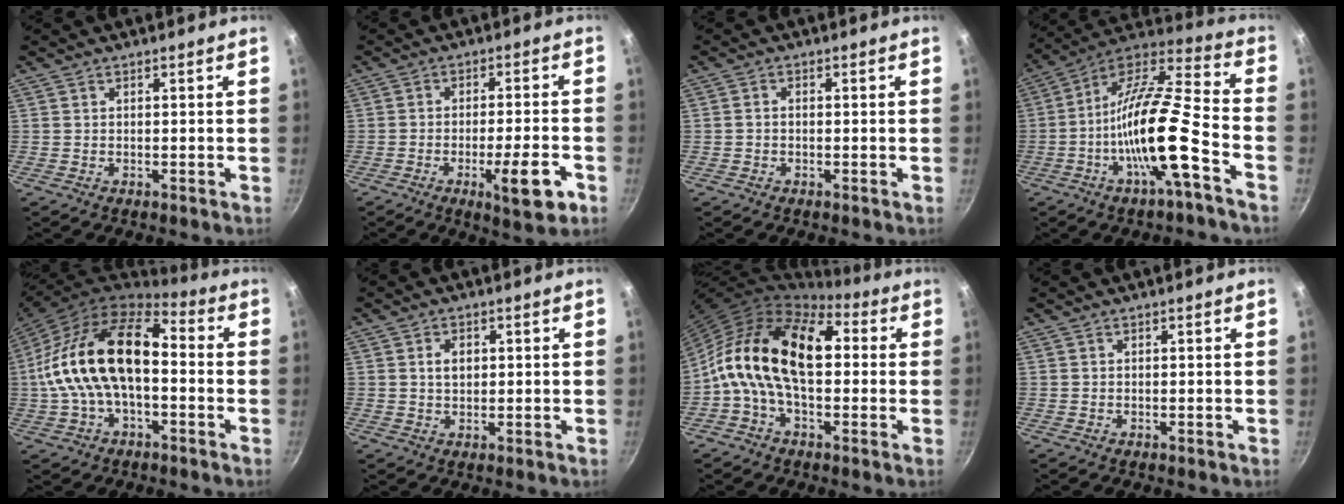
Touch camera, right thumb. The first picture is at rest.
{"total": 9.6, "force": [-4.0, 2.0, 8.5], "torque": [-0.114, 0.016, -0.054]}
{"total": 1.0, "force": [-0.3, 0.8, 0.6], "torque": [-0.014, 0.006, -0.006]}
{"total": 19.1, "force": [-6.6, 4.1, 17.5], "torque": [-0.304, 0.040, -0.133]}
{"total": 20.0, "force": [-0.8, 11.2, 16.5], "torque": [-0.291, 0.041, -0.027]}
{"total": 3.2, "force": [0.7, 2.2, 2.2], "torque": [-0.025, -0.001, 0.012]}
{"total": 17.6, "force": [1.0, 10.3, 14.2], "torque": [-0.223, 0.032, -0.009]}
{"total": 0.0}